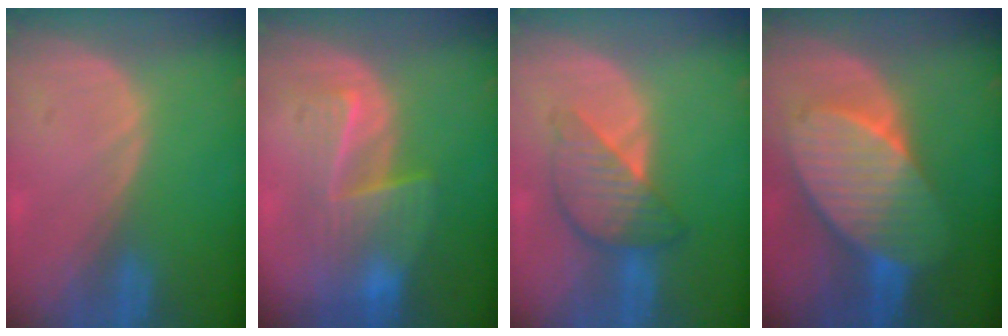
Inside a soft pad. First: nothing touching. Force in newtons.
{"total": 6.8, "press": 6.8, "slide": 0.4}
{"total": 6.3, "press": 6.2, "slide": 0.4}
{"total": 9.8, "press": 9.8, "slide": 0.4}